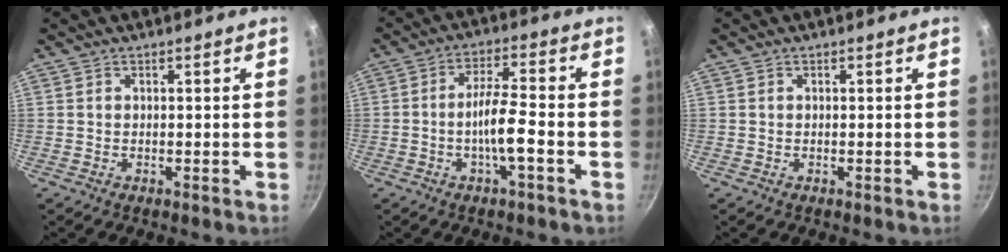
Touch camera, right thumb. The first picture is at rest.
{"total": 7.2, "force": [-2.5, 1.4, 6.7], "torque": [-0.124, 0.029, -0.048]}
{"total": 0.0}